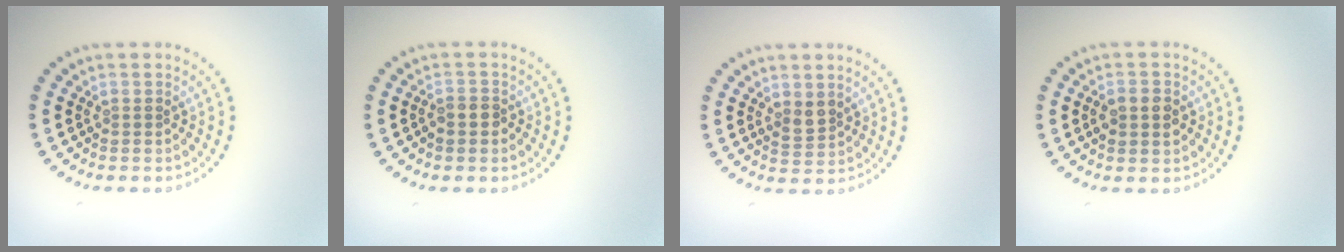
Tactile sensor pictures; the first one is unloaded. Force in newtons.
{"total": 1.6, "press": 1.5, "slide": 0.7}
{"total": 1.7, "press": 1.4, "slide": 0.8}
{"total": 2.9, "press": 2.9, "slide": 0.1}